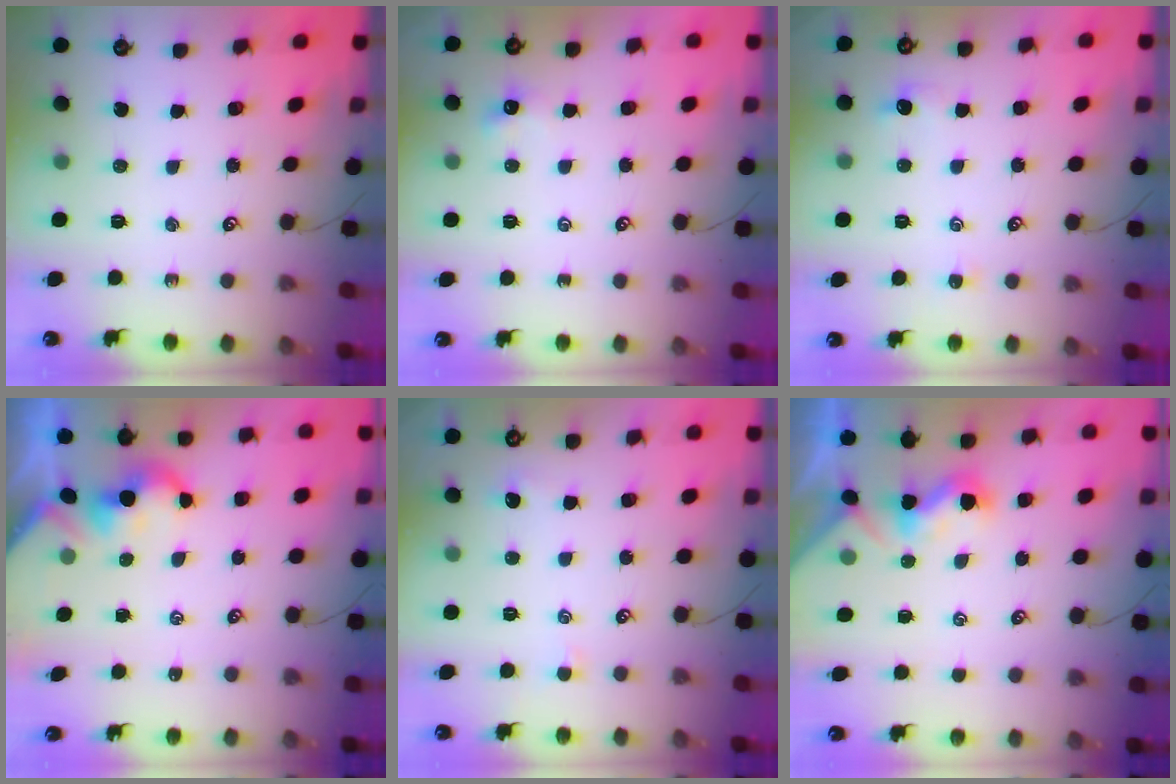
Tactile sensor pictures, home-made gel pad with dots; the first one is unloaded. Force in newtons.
{"total": 2.2, "press": 2.2, "slide": 0.4}
{"total": 0.0}
{"total": 2.0, "press": 1.9, "slide": 0.4}
{"total": 1.8, "press": 1.7, "slide": 0.4}
{"total": 0.7, "press": 0.6, "slide": 0.3}